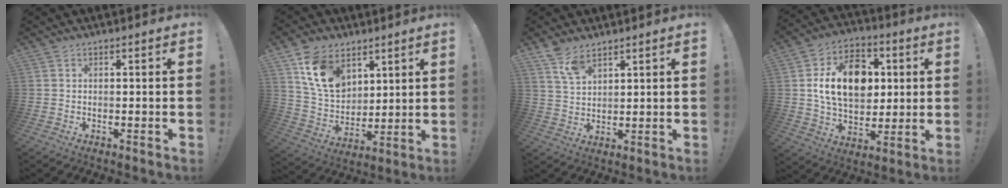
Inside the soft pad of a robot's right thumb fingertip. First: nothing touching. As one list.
[{"total": 15.6, "force": [8.2, 10.5, 8.1], "torque": [-0.151, -0.027, 0.164]}, {"total": 6.7, "force": [5.1, 2.8, 3.4], "torque": [-0.060, -0.025, 0.095]}, {"total": 18.3, "force": [3.4, 13.2, 12.2], "torque": [-0.187, 0.000, 0.065]}]